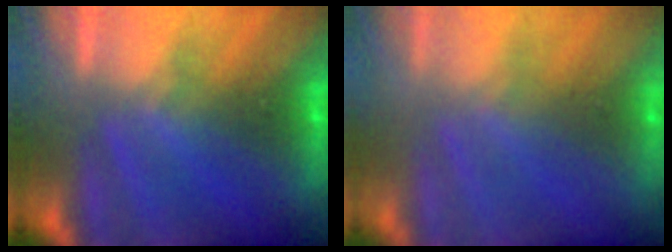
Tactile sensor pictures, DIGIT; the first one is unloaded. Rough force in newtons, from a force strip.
{"total": 9.1}